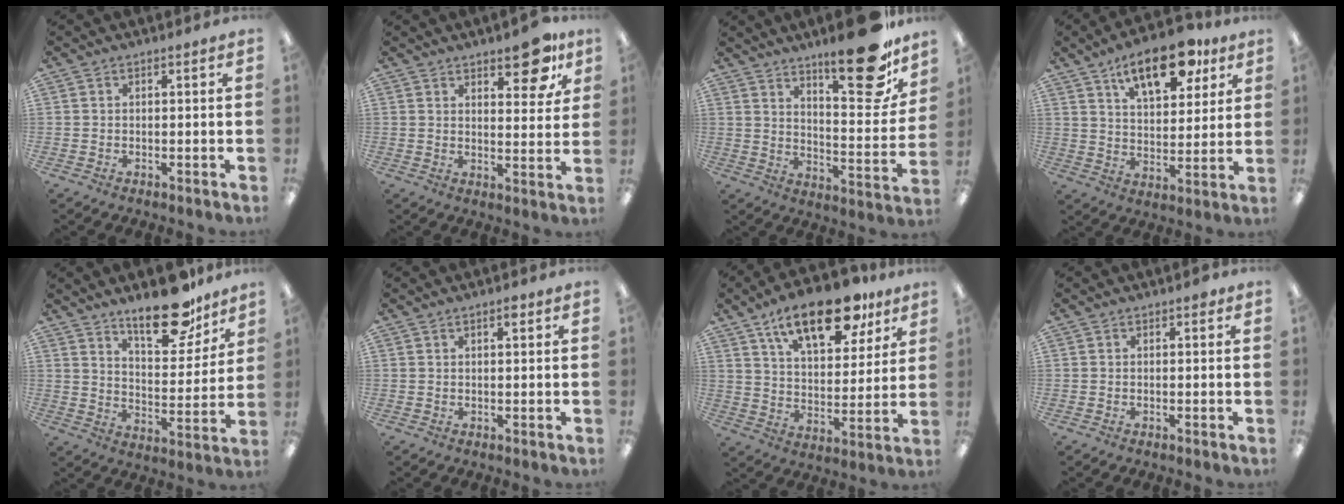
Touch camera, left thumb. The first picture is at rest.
{"total": 10.3, "force": [7.2, 4.0, 6.2], "torque": [-0.057, -0.045, 0.116]}
{"total": 19.6, "force": [13.9, 6.4, 12.3], "torque": [-0.158, -0.098, 0.221]}
{"total": 16.1, "force": [10.0, 7.3, 10.3], "torque": [-0.148, -0.040, 0.165]}
{"total": 17.5, "force": [12.9, 7.1, 9.5], "torque": [-0.125, -0.080, 0.216]}
{"total": 1.8, "force": [1.1, 0.5, 1.3], "torque": [-0.020, -0.001, 0.016]}
{"total": 19.2, "force": [12.6, 8.3, 11.9], "torque": [-0.178, -0.063, 0.208]}
{"total": 0.6, "force": [0.3, 0.3, 0.3], "torque": [-0.008, 0.003, 0.005]}